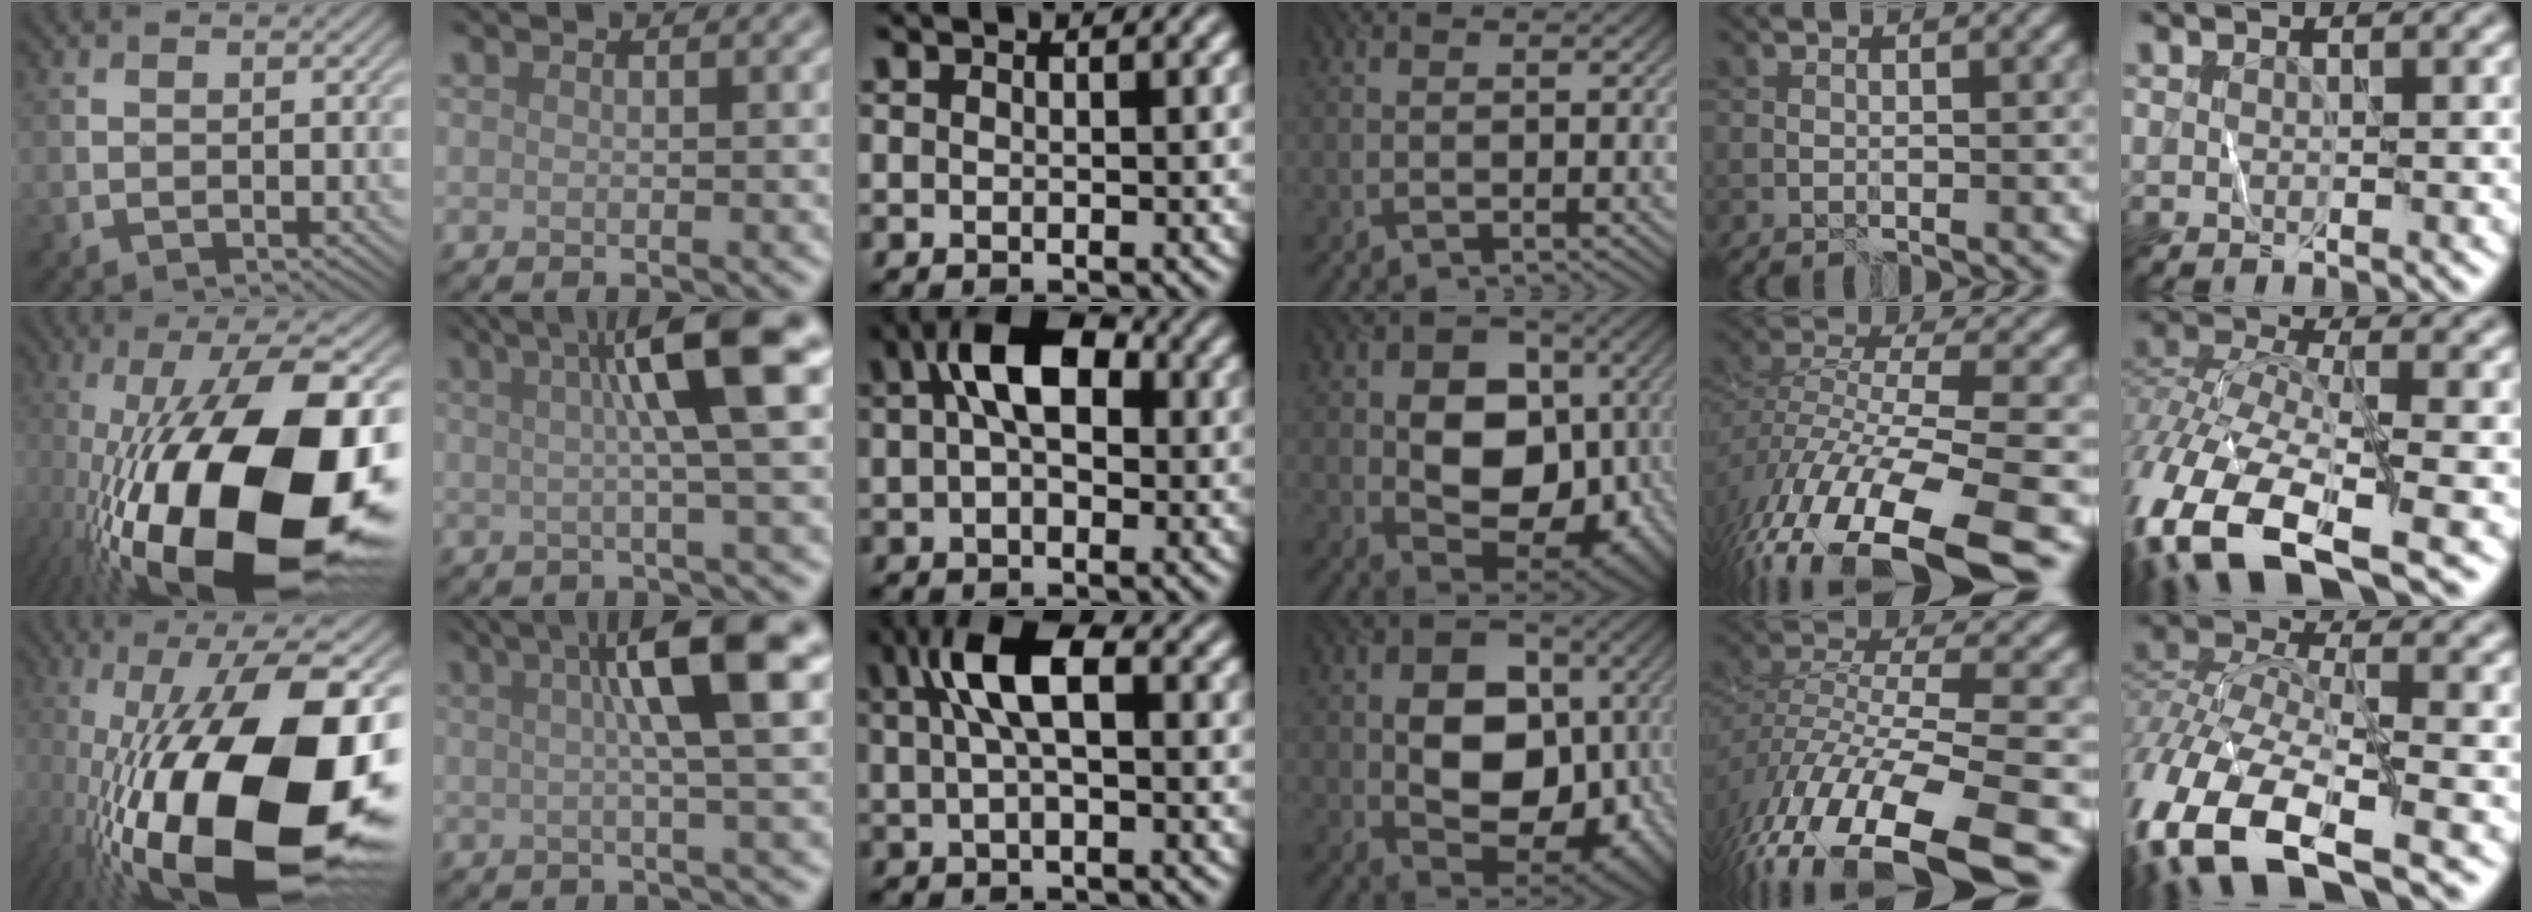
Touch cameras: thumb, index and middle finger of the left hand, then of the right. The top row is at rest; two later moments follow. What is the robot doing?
{"motion": "wrap", "object": "ribbon"}